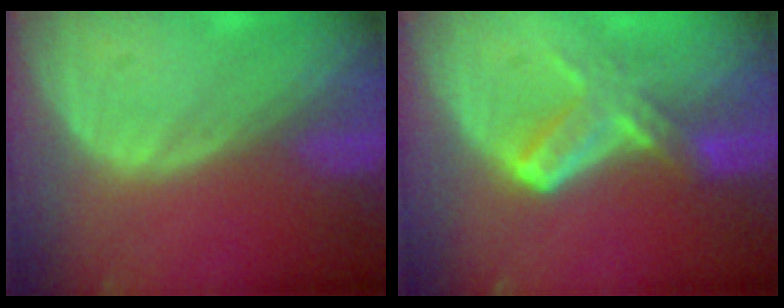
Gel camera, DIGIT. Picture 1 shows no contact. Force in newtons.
{"total": 5.7, "press": 5.7, "slide": 1.0}